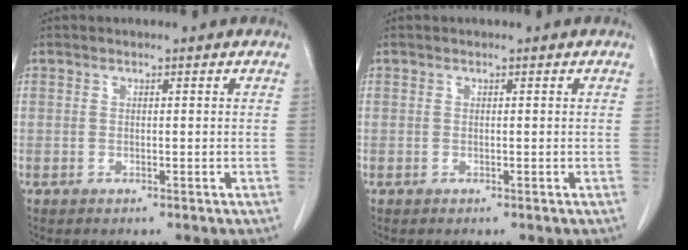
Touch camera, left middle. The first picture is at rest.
{"total": 0.0}